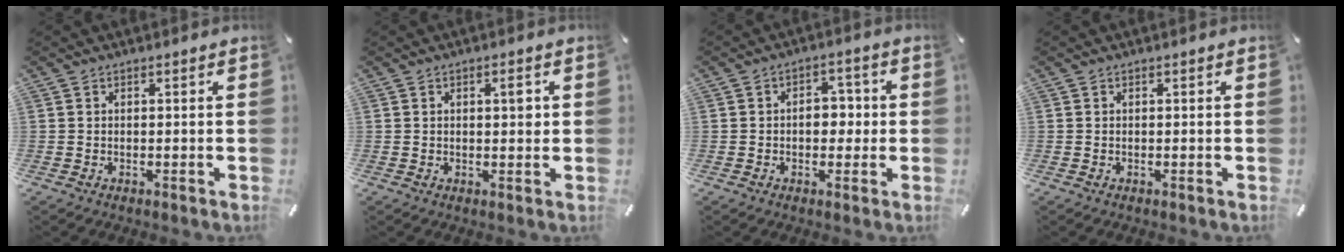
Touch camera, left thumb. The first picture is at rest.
{"total": 2.8, "force": [0.7, 1.2, 2.4], "torque": [-0.025, -0.003, 0.004]}
{"total": 6.0, "force": [-0.5, 4.1, 4.3], "torque": [-0.049, 0.002, -0.017]}
{"total": 0.0}